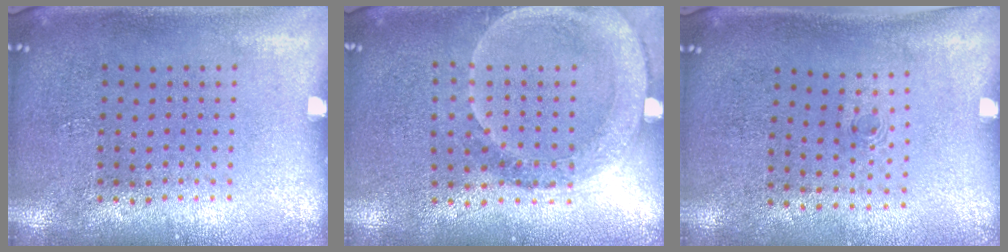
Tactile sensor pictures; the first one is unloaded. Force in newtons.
{"total": 1.8, "press": 1.6, "slide": 0.8}
{"total": 0.5, "press": 0.3, "slide": 0.4}